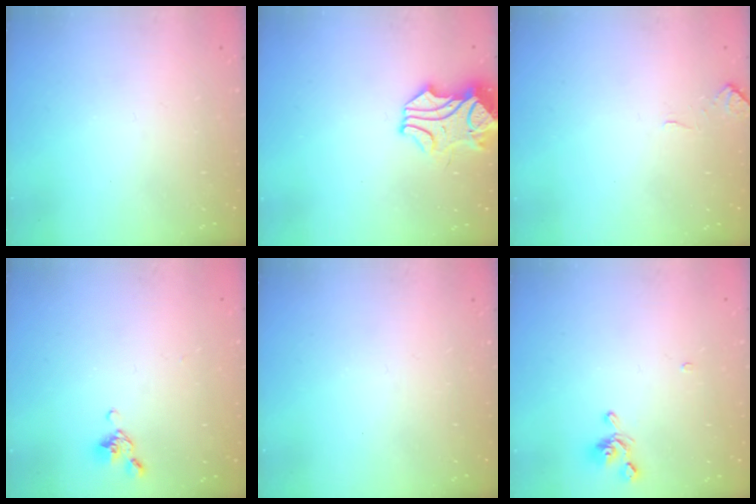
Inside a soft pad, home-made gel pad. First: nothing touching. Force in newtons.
{"total": 2.3, "press": 1.7, "slide": 1.4}
{"total": 0.0}
{"total": 5.6, "press": 5.5, "slide": 0.9}
{"total": 0.0}
{"total": 2.4, "press": 2.3, "slide": 0.7}